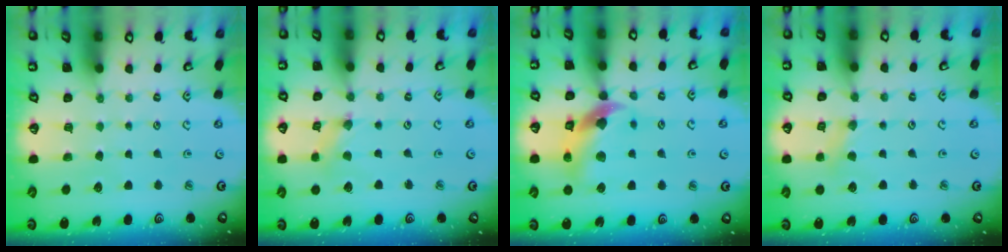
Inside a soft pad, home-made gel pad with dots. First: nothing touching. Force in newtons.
{"total": 0.8, "press": 0.8, "slide": 0.2}
{"total": 11.3, "press": 11.2, "slide": 1.7}
{"total": 2.3, "press": 2.2, "slide": 0.4}